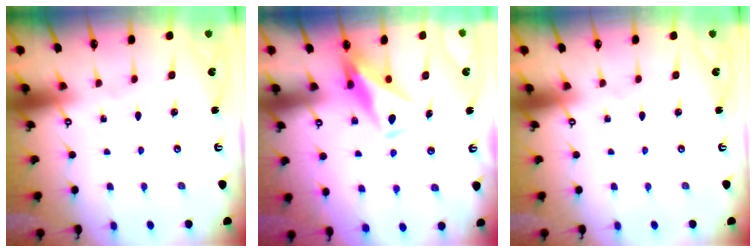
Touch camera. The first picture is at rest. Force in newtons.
{"total": 10.6, "press": 10.5, "slide": 0.8}
{"total": 0.0}